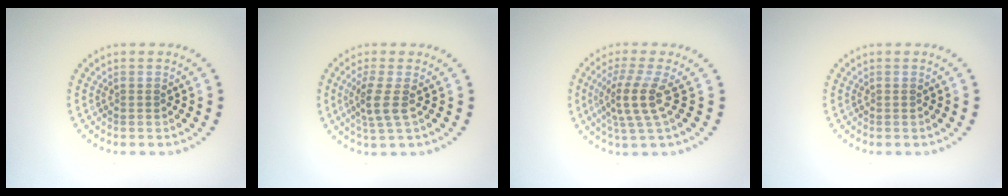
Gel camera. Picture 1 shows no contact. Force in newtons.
{"total": 2.5, "press": 2.0, "slide": 1.6}
{"total": 3.8, "press": 2.6, "slide": 2.7}
{"total": 0.0}